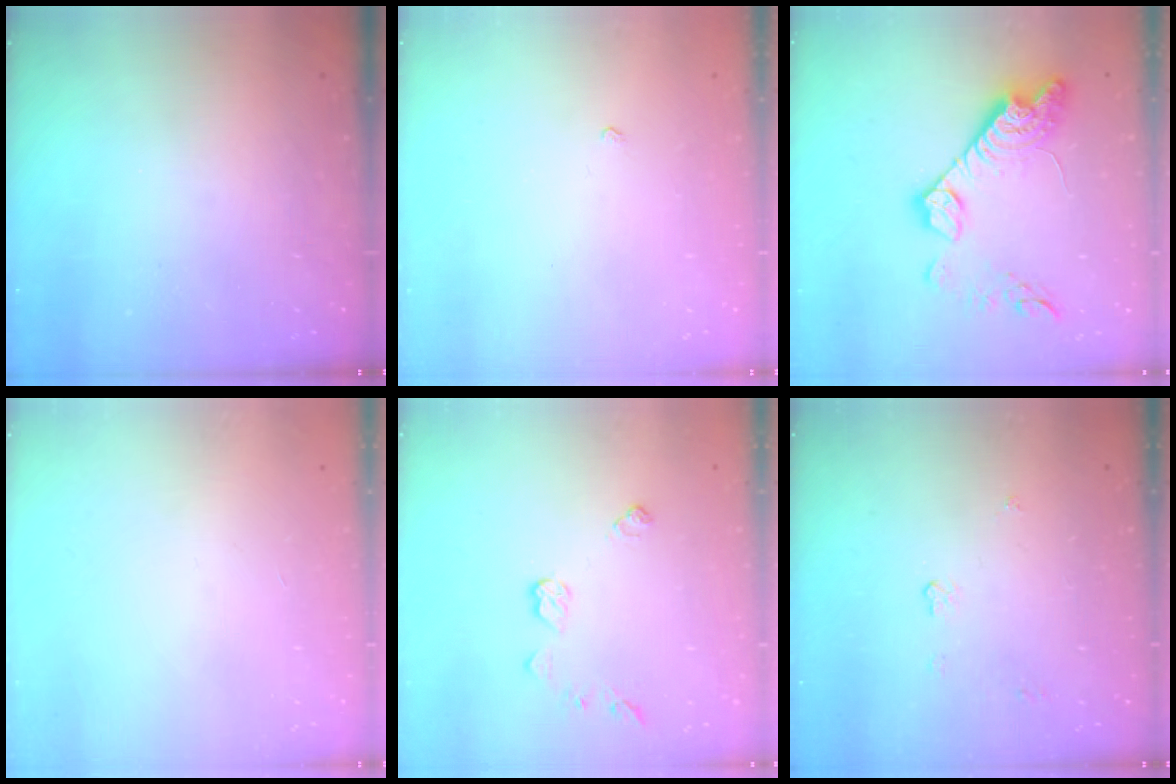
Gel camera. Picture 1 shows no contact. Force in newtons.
{"total": 1.7, "press": 1.7, "slide": 0.3}
{"total": 17.5, "press": 17.5, "slide": 1.2}
{"total": 0.0}
{"total": 7.2, "press": 7.2, "slide": 0.2}
{"total": 3.6, "press": 3.6, "slide": 0.0}